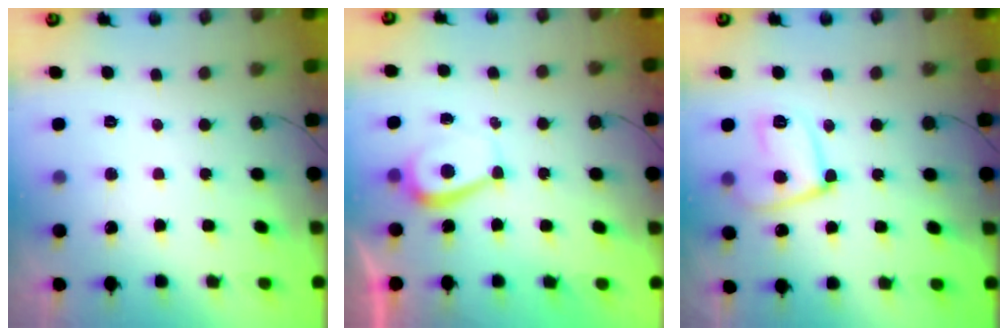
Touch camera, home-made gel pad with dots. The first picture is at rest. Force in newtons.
{"total": 3.2, "press": 3.2, "slide": 0.6}
{"total": 14.1, "press": 14.1, "slide": 1.3}